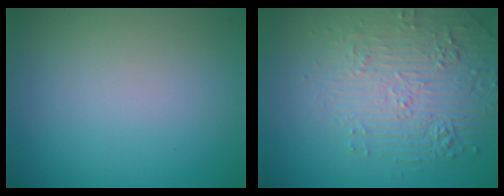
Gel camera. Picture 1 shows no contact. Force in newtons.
{"total": 4.5, "press": 4.1, "slide": 1.8}